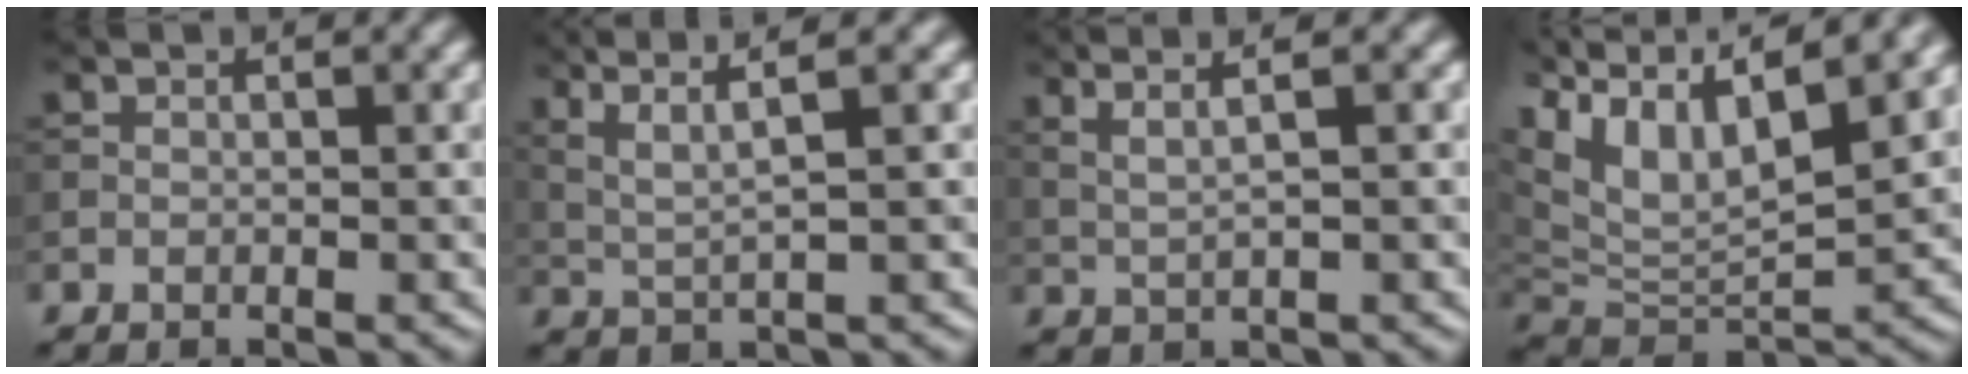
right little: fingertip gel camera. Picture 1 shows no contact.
{"total": 5.5, "force": [3.3, 1.0, 4.3], "torque": [-0.087, 0.016, 0.046]}
{"total": 4.6, "force": [2.5, 1.4, 3.6], "torque": [-0.059, 0.014, 0.031]}
{"total": 12.4, "force": [6.7, 5.2, 9.0], "torque": [-0.184, 0.031, 0.119]}